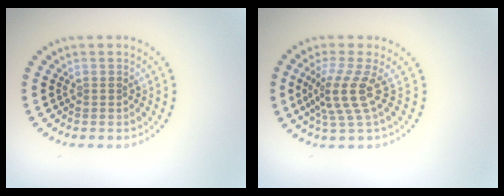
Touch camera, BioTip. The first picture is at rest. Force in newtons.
{"total": 3.7, "press": 2.7, "slide": 2.6}